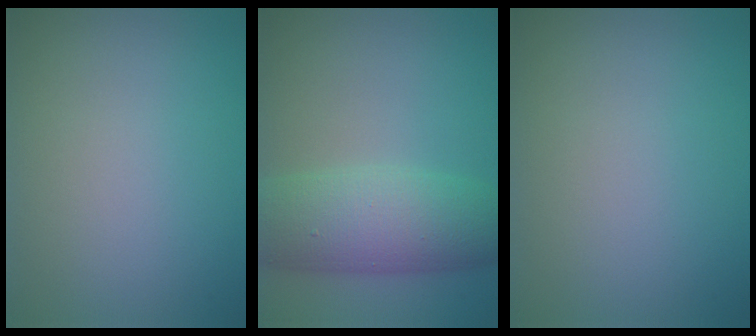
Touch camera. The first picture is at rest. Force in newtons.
{"total": 7.6, "press": 7.6, "slide": 0.2}
{"total": 0.0}